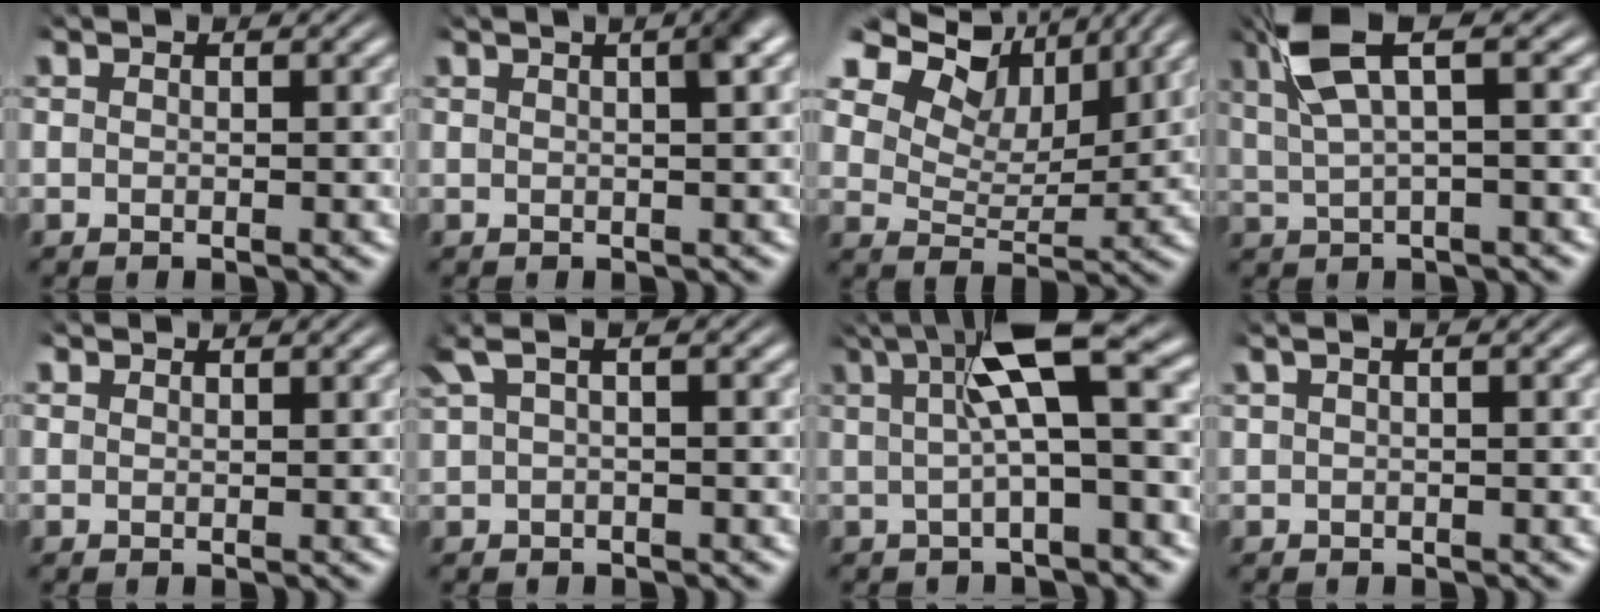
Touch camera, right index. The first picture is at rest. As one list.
[{"total": 3.0, "force": [1.1, 0.5, 2.8], "torque": [-0.026, 0.013, 0.013]}, {"total": 10.2, "force": [5.1, 6.7, 5.7], "torque": [-0.116, 0.007, 0.072]}, {"total": 7.1, "force": [3.5, 2.6, 5.7], "torque": [-0.101, 0.014, 0.057]}, {"total": 0.8, "force": [0.6, -0.4, -0.1], "torque": [0.011, -0.003, 0.018]}, {"total": 3.4, "force": [1.7, 1.3, 2.6], "torque": [-0.052, 0.022, 0.028]}, {"total": 7.7, "force": [2.4, 1.2, 7.2], "torque": [-0.089, 0.026, 0.031]}, {"total": 1.9, "force": [1.0, 0.6, 1.5], "torque": [-0.014, 0.022, 0.009]}]